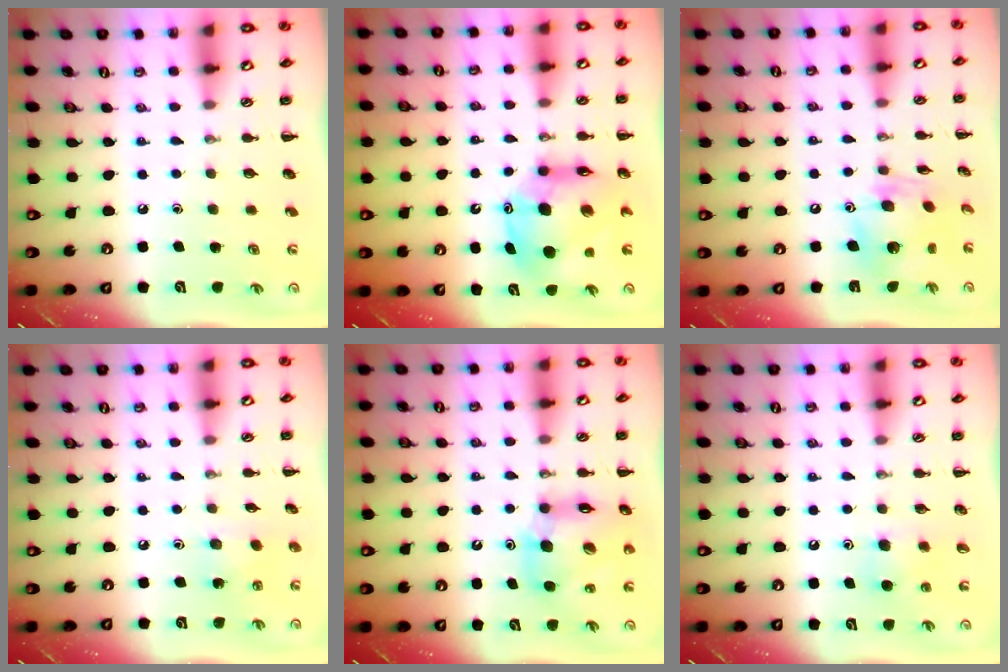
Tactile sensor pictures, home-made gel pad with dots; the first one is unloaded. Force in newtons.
{"total": 11.7, "press": 11.1, "slide": 3.5}
{"total": 11.4, "press": 11.3, "slide": 0.8}
{"total": 4.4, "press": 4.2, "slide": 1.2}
{"total": 13.3, "press": 12.8, "slide": 3.6}
{"total": 5.2, "press": 5.0, "slide": 1.4}